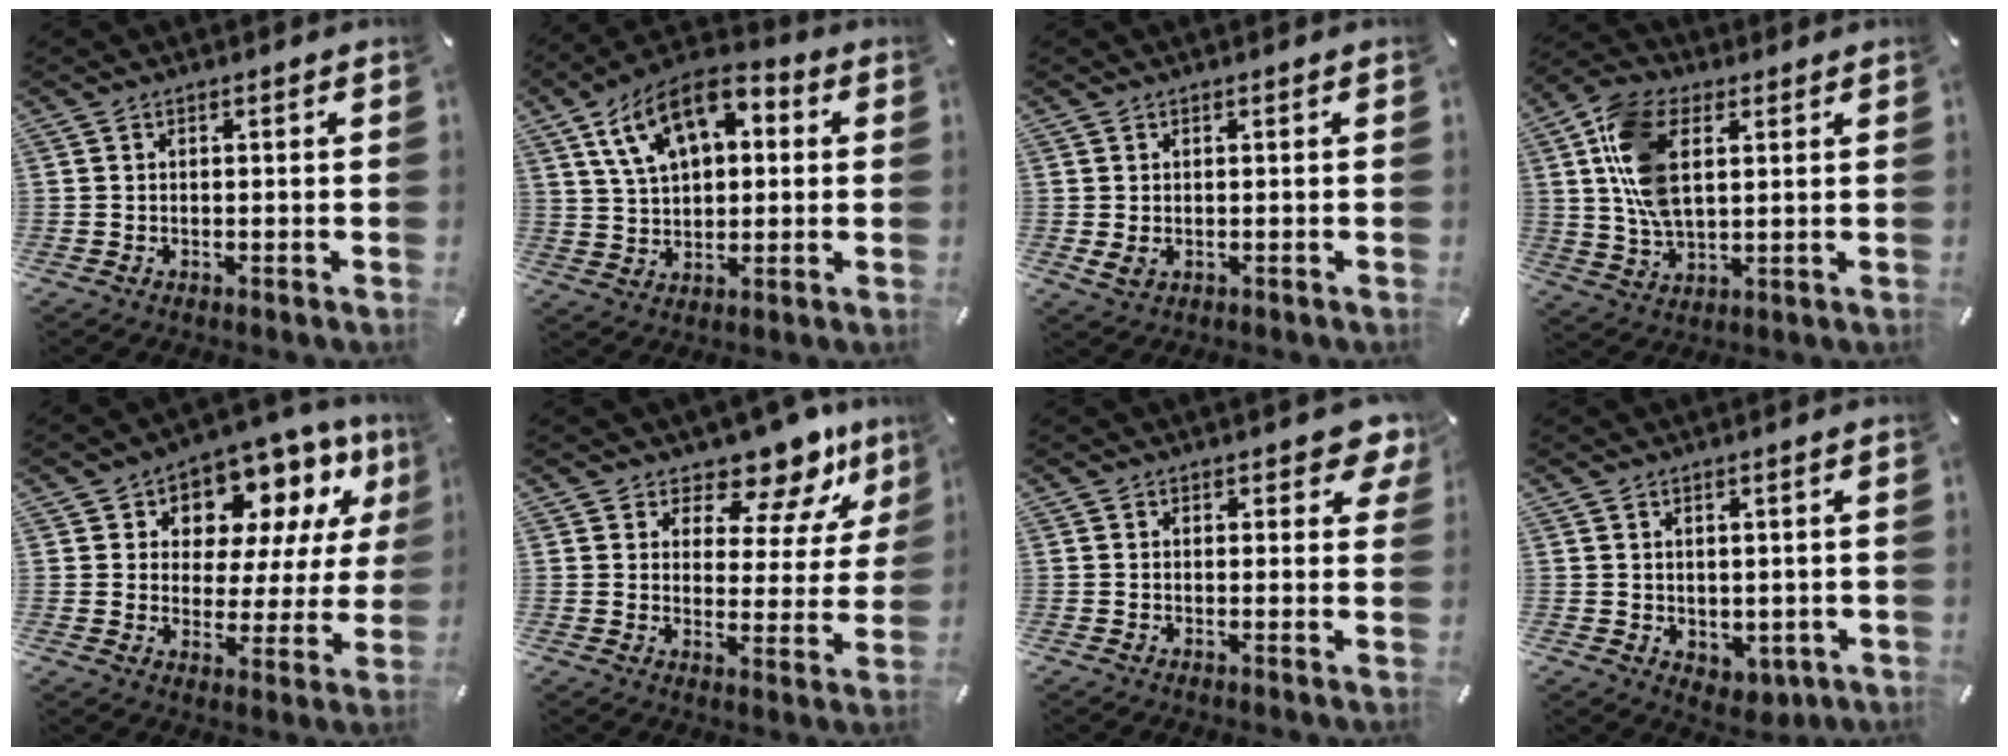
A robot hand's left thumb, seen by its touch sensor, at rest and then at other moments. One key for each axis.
{"total": 13.7, "fx": 6.0, "fy": 8.5, "fz": 9.0, "tx": -0.167, "ty": -0.002, "tz": 0.112}
{"total": 1.6, "fx": 0.0, "fy": 1.2, "fz": 1.1, "tx": -0.026, "ty": 0.000, "tz": 0.000}
{"total": 14.1, "fx": 0.9, "fy": 10.5, "fz": 9.4, "tx": -0.217, "ty": 0.020, "tz": 0.021}
{"total": 11.0, "fx": 7.6, "fy": 6.7, "fz": 4.3, "tx": -0.075, "ty": -0.063, "tz": 0.132}
{"total": 10.4, "fx": 8.7, "fy": 4.3, "fz": 3.8, "tx": -0.051, "ty": -0.081, "tz": 0.149}
{"total": 4.1, "fx": 2.3, "fy": 2.1, "fz": 2.6, "tx": -0.026, "ty": -0.007, "tz": 0.036}
{"total": 2.8, "fx": 1.3, "fy": 2.4, "fz": 0.5, "tx": 0.003, "ty": -0.005, "tz": 0.024}